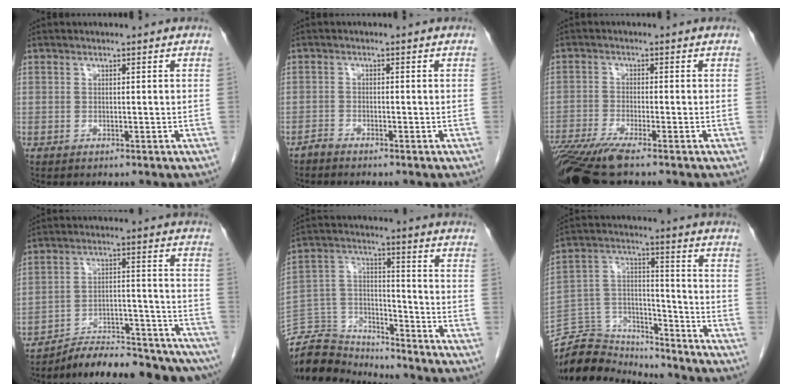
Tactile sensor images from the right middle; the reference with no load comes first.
{"total": 1.2, "force": [-1.1, 0.1, 0.1], "torque": [-0.004, -0.001, -0.023]}
{"total": 9.2, "force": [-7.1, 0.2, 5.8], "torque": [-0.105, -0.024, -0.127]}
{"total": 22.3, "force": [-20.5, 4.0, 7.8], "torque": [-0.074, 0.022, -0.286]}
{"total": 10.9, "force": [-10.7, 1.9, -0.4], "torque": [0.006, 0.034, -0.202]}
{"total": 12.5, "force": [-12.2, 2.8, -0.1], "torque": [0.002, 0.046, -0.217]}